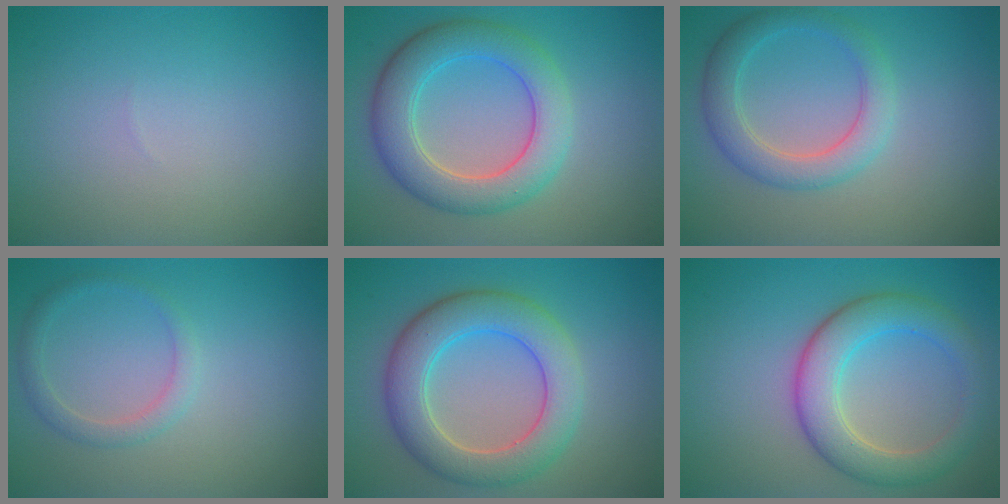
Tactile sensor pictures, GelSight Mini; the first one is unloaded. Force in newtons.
{"total": 6.3, "press": 6.3, "slide": 0.2}
{"total": 3.8, "press": 3.7, "slide": 0.4}
{"total": 1.7, "press": 1.7, "slide": 0.1}
{"total": 6.6, "press": 6.6, "slide": 0.5}
{"total": 5.7, "press": 5.7, "slide": 0.1}